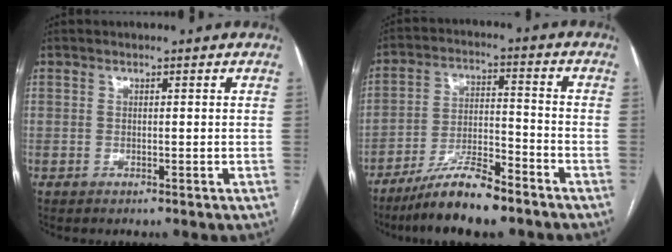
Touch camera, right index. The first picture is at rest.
{"total": 10.8, "force": [-8.3, 1.7, 6.7], "torque": [-0.121, -0.010, -0.149]}